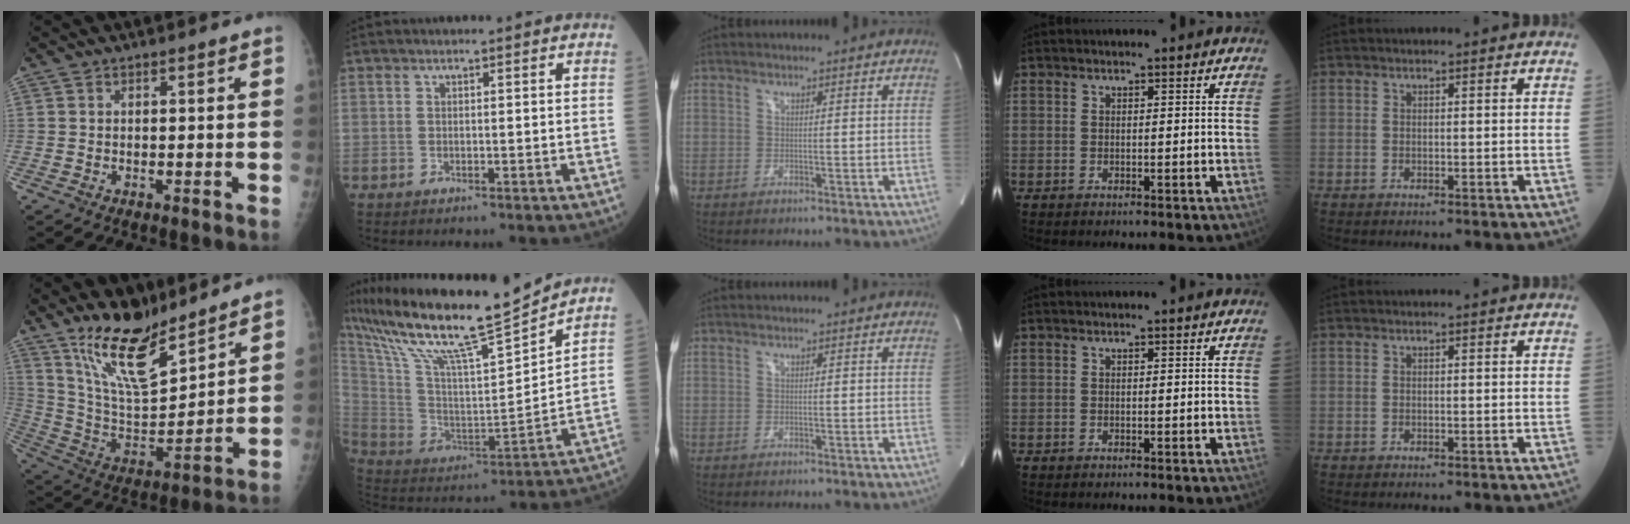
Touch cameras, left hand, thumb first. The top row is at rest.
{"thumb": {"total": 16.9, "force": [12.8, 5.5, 9.6], "torque": [-0.137, -0.083, 0.245]}, "index": {"total": 19.7, "force": [16.6, -0.1, 10.7], "torque": [-0.208, -0.011, 0.295]}}